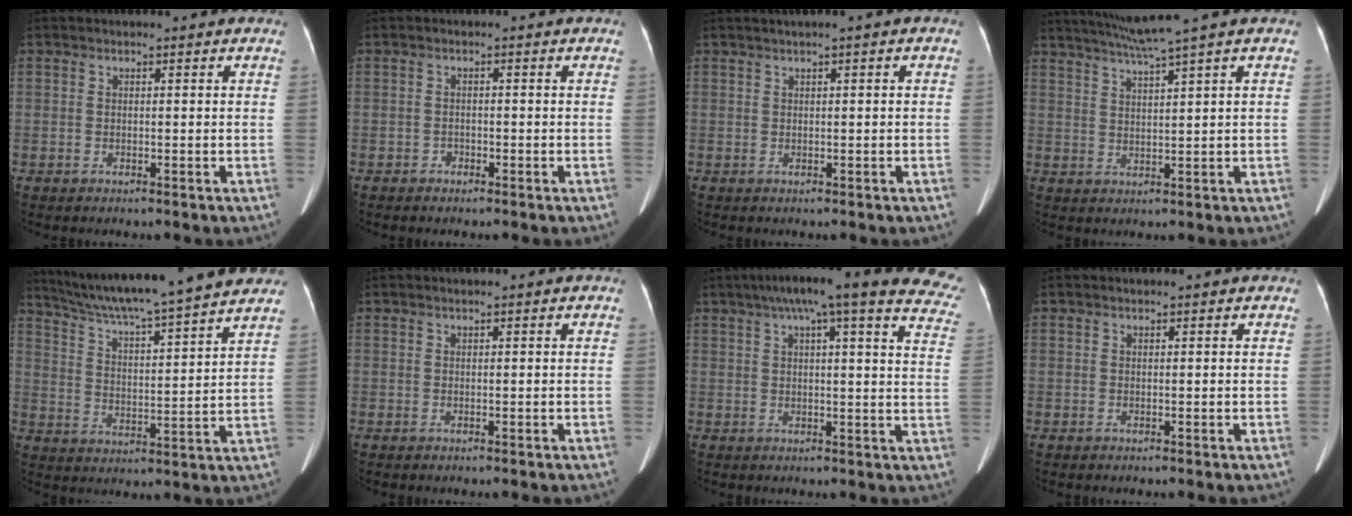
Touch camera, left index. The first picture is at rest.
{"total": 2.2, "force": [-2.1, 0.4, -0.7], "torque": [0.013, -0.001, -0.040]}
{"total": 1.2, "force": [-0.7, -0.3, 0.9], "torque": [-0.018, 0.005, -0.007]}
{"total": 6.3, "force": [4.9, -2.0, 3.5], "torque": [-0.064, 0.007, 0.090]}
{"total": 19.4, "force": [17.2, -0.6, 9.0], "torque": [-0.153, -0.001, 0.256]}
{"total": 1.1, "force": [-1.0, -0.3, -0.2], "torque": [0.000, 0.001, -0.010]}
{"total": 26.5, "force": [21.2, 3.3, 15.5], "torque": [-0.180, -0.003, 0.240]}
{"total": 0.9, "force": [-0.8, -0.2, -0.4], "torque": [0.008, 0.005, -0.013]}